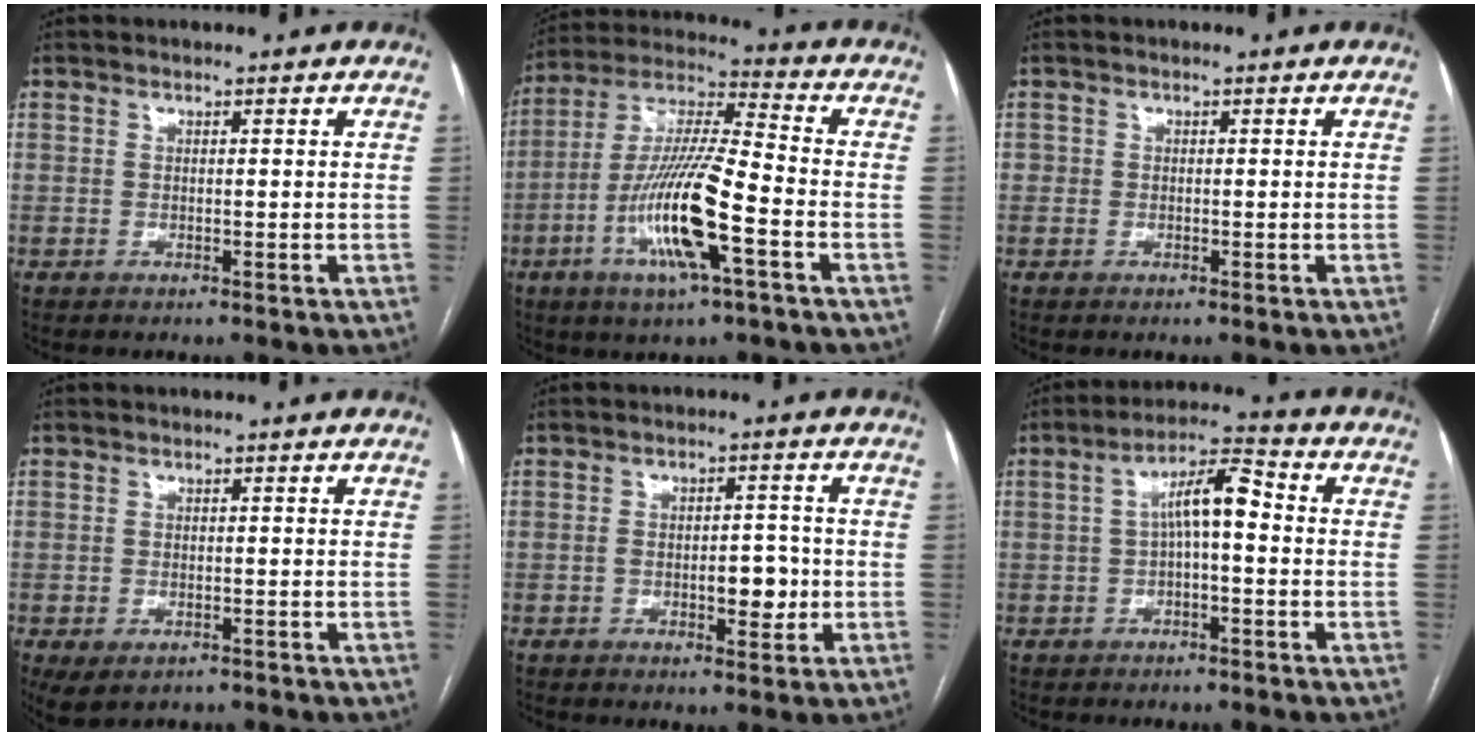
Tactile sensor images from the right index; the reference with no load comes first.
{"total": 15.8, "force": [-5.4, 1.5, 14.8], "torque": [-0.297, -0.008, -0.101]}
{"total": 0.6, "force": [0.0, 0.6, 0.1], "torque": [0.002, 0.003, -0.002]}
{"total": 0.8, "force": [-0.5, 0.3, 0.5], "torque": [-0.009, -0.001, -0.006]}
{"total": 5.4, "force": [-1.2, 2.3, 4.8], "torque": [-0.068, 0.006, -0.012]}
{"total": 7.2, "force": [0.1, 1.9, 7.0], "torque": [-0.123, 0.032, -0.002]}